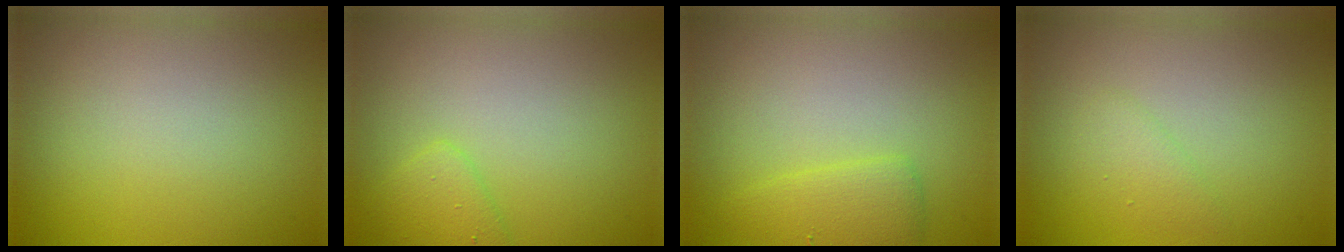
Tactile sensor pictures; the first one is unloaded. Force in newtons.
{"total": 1.9, "press": 1.9, "slide": 0.1}
{"total": 2.4, "press": 2.4, "slide": 0.3}
{"total": 1.4, "press": 1.4, "slide": 0.1}